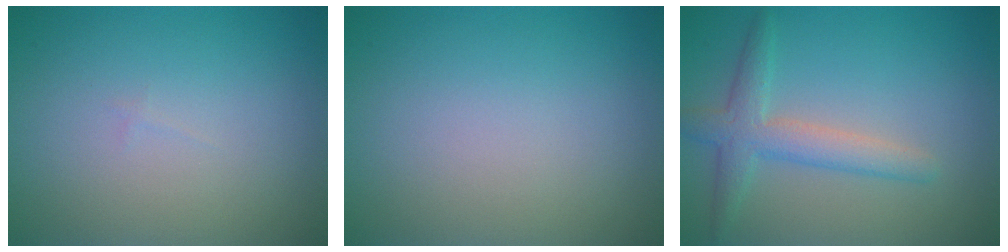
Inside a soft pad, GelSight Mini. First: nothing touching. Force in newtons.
{"total": 0.0}
{"total": 3.4, "press": 3.4, "slide": 0.1}